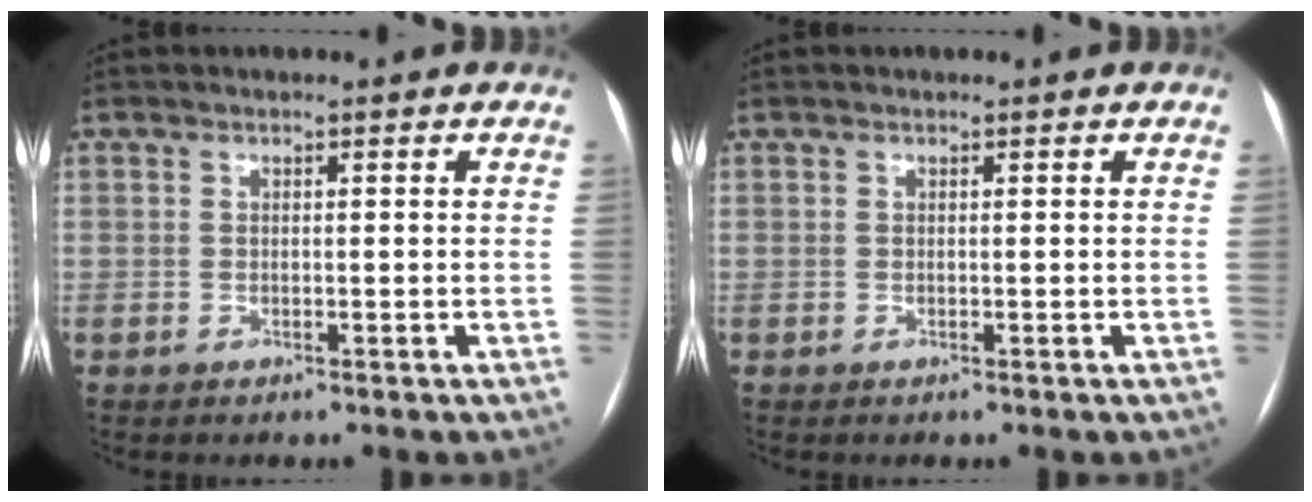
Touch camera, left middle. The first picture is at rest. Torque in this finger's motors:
{"motor_torque": [-0.02, 0.06, -0.03, -0.04]}